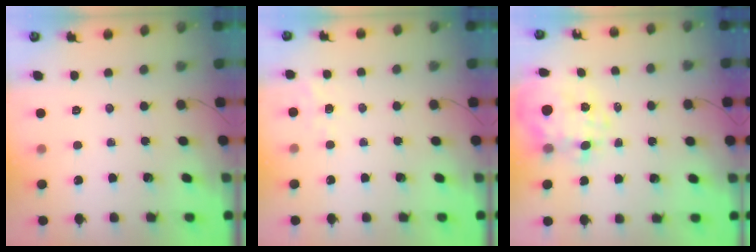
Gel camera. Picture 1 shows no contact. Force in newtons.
{"total": 5.3, "press": 5.0, "slide": 1.7}
{"total": 7.8, "press": 7.4, "slide": 2.6}